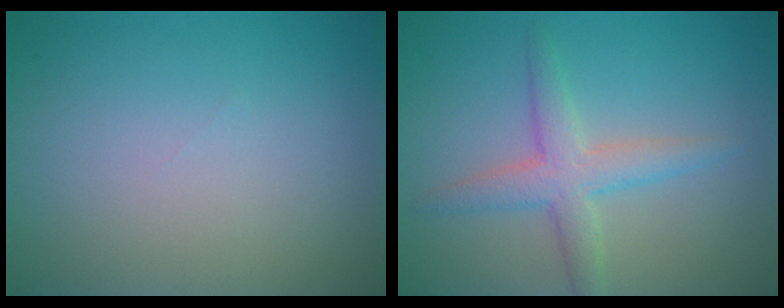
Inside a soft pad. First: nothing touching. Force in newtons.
{"total": 3.3, "press": 3.3, "slide": 0.0}